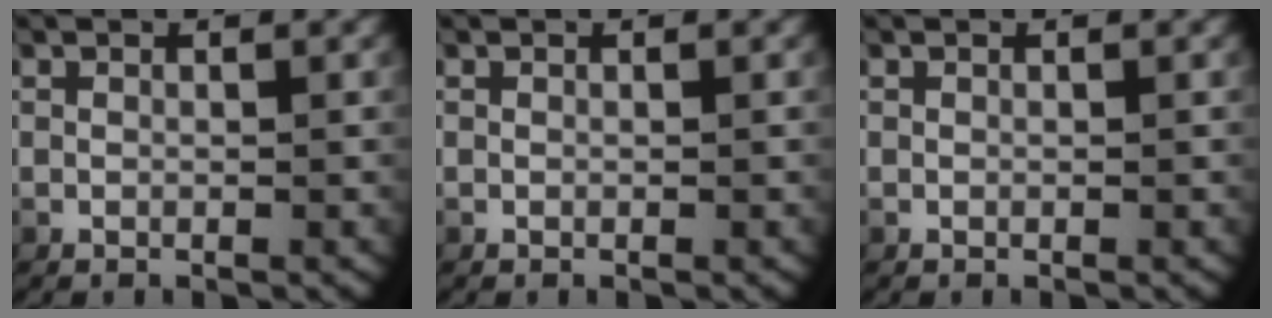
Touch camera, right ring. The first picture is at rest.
{"total": 0.0}
{"total": 0.0}